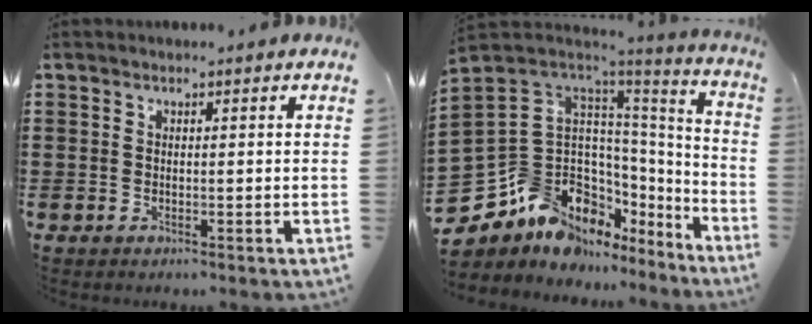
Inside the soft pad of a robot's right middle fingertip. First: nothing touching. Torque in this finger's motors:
{"motor_torque": [2.13, 0.00, 0.26, 0.14]}